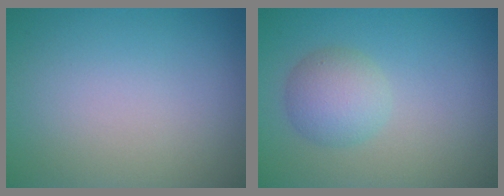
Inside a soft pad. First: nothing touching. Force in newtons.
{"total": 3.3, "press": 3.3, "slide": 0.2}